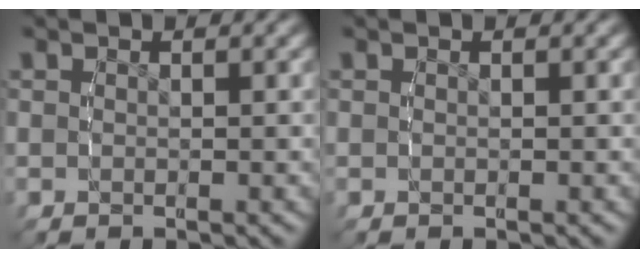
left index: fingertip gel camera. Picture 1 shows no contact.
{"total": 0.0}